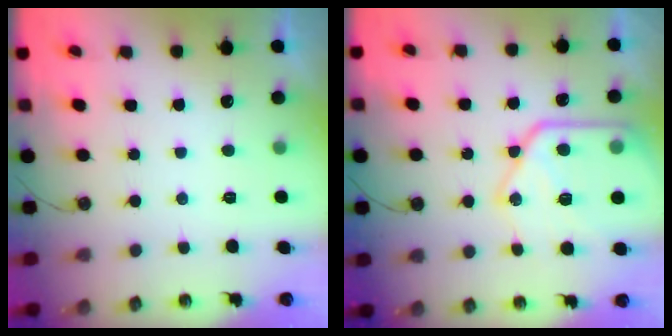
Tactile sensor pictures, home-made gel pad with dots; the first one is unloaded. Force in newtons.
{"total": 20.5, "press": 20.4, "slide": 2.1}